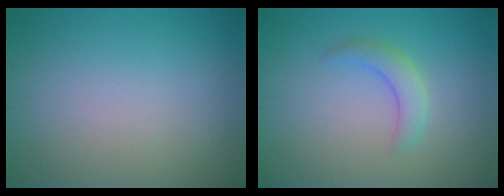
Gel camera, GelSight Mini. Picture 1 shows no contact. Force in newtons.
{"total": 2.3, "press": 2.3, "slide": 0.2}